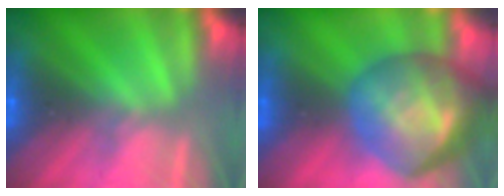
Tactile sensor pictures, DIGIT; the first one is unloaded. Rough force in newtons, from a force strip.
{"total": 6.7}